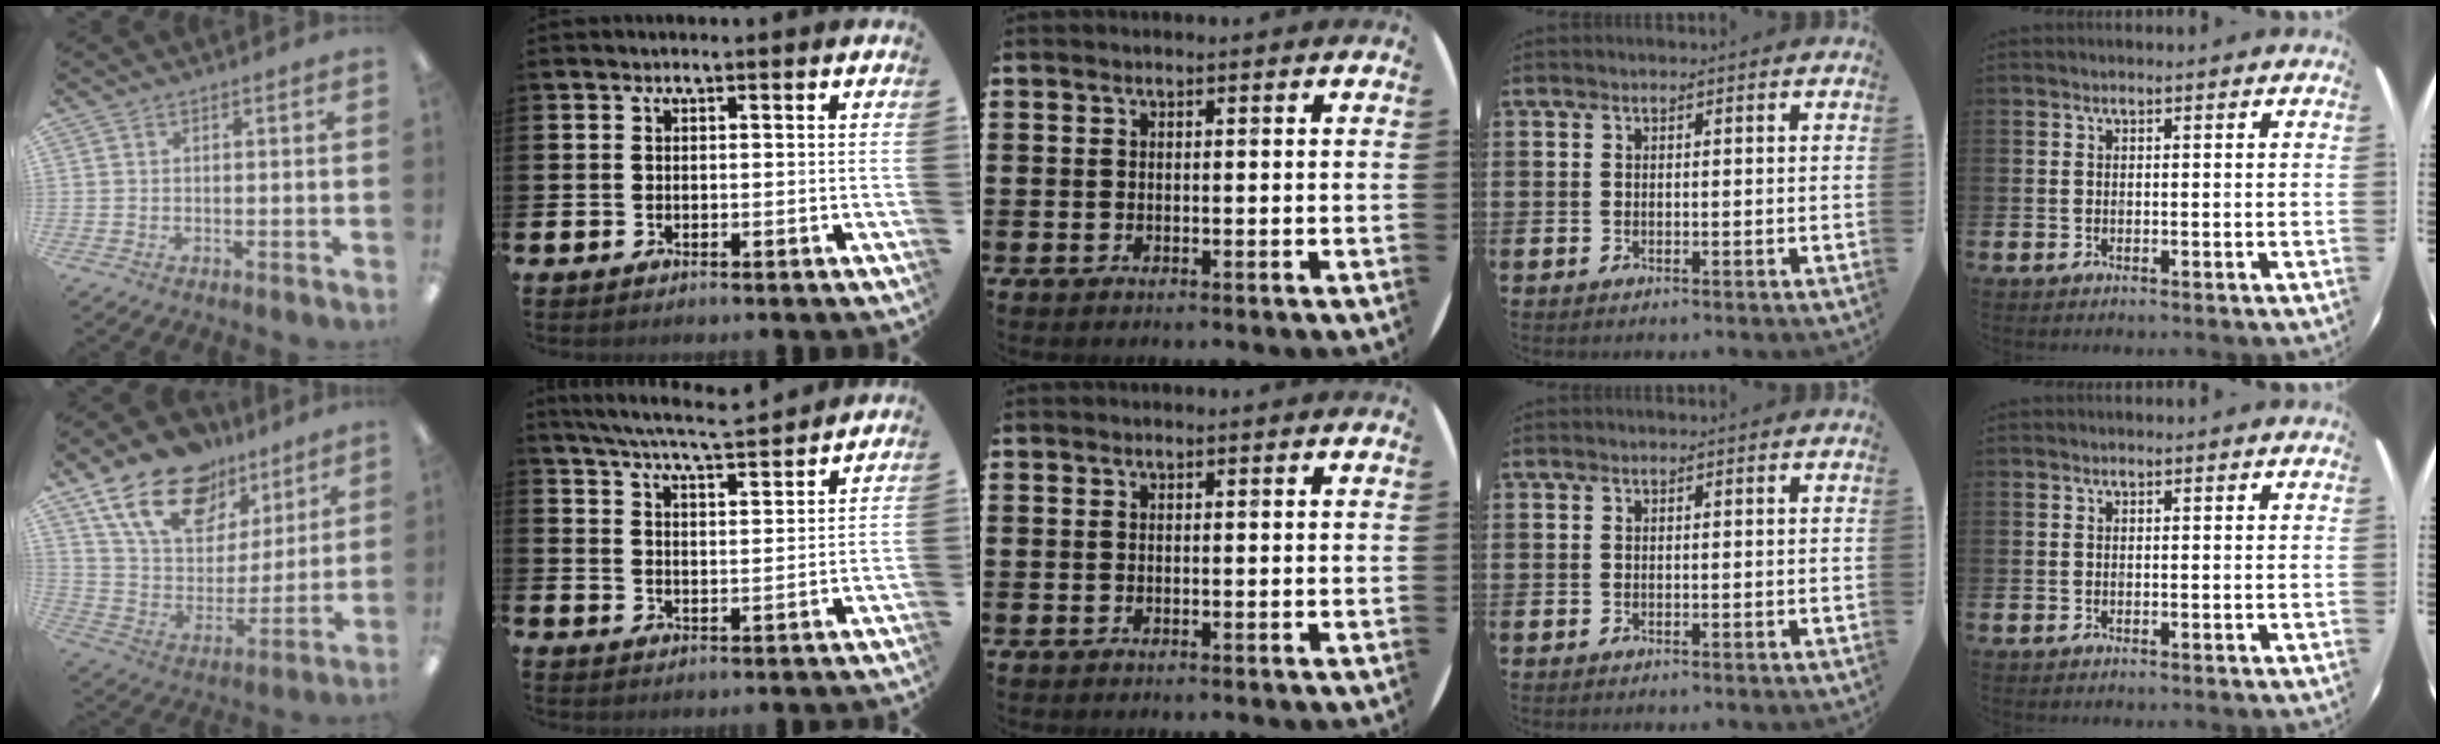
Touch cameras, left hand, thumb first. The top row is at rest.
{"thumb": {"total": 19.2, "force": [12.4, 11.5, 9.1], "torque": [-0.168, -0.058, 0.226]}, "index": {"total": 6.5, "force": [6.3, 0.0, 1.8], "torque": [-0.059, -0.041, 0.111]}}